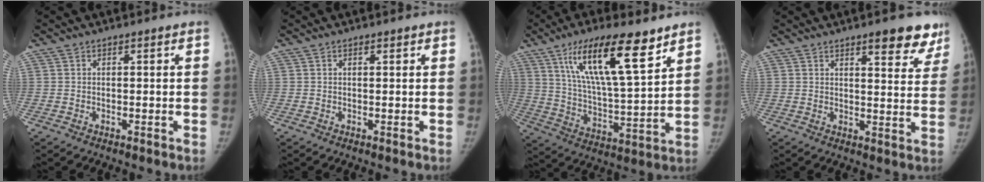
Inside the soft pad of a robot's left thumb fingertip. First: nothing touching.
{"total": 0.7, "force": [0.4, 0.3, 0.5], "torque": [-0.007, 0.000, 0.005]}
{"total": 18.8, "force": [10.6, 4.9, 14.8], "torque": [-0.233, -0.046, 0.194]}
{"total": 6.1, "force": [4.3, 2.3, 3.7], "torque": [-0.012, -0.022, 0.048]}